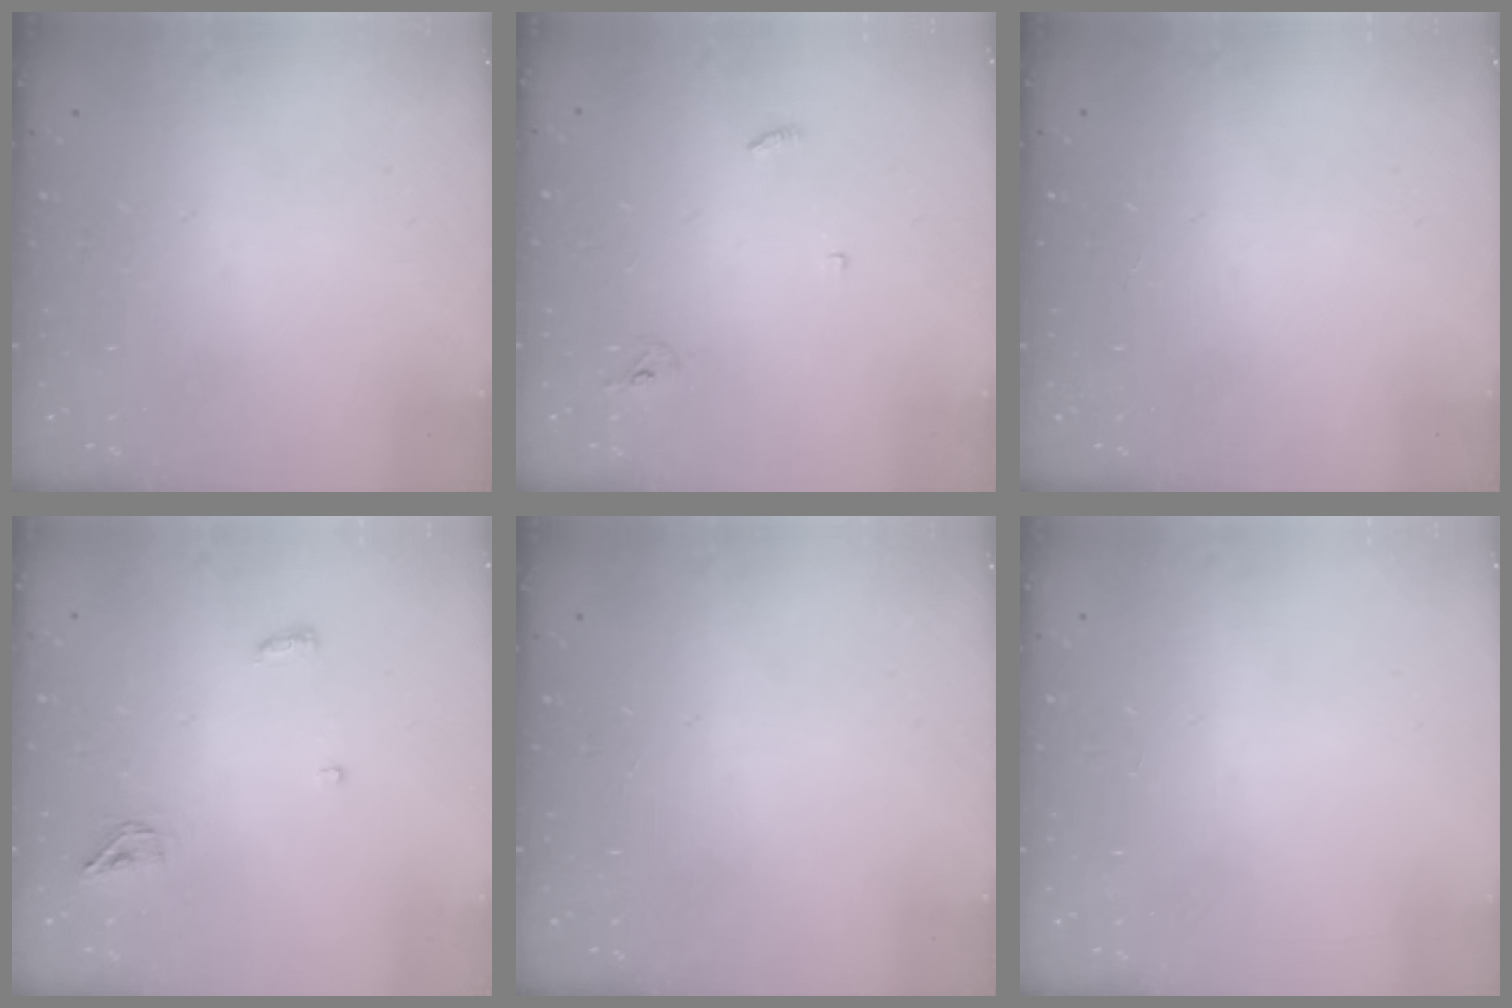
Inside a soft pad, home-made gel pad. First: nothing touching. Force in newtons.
{"total": 2.9, "press": 2.9, "slide": 0.2}
{"total": 0.0}
{"total": 6.3, "press": 5.0, "slide": 3.9}
{"total": 0.0}
{"total": 0.9, "press": 0.9, "slide": 0.0}